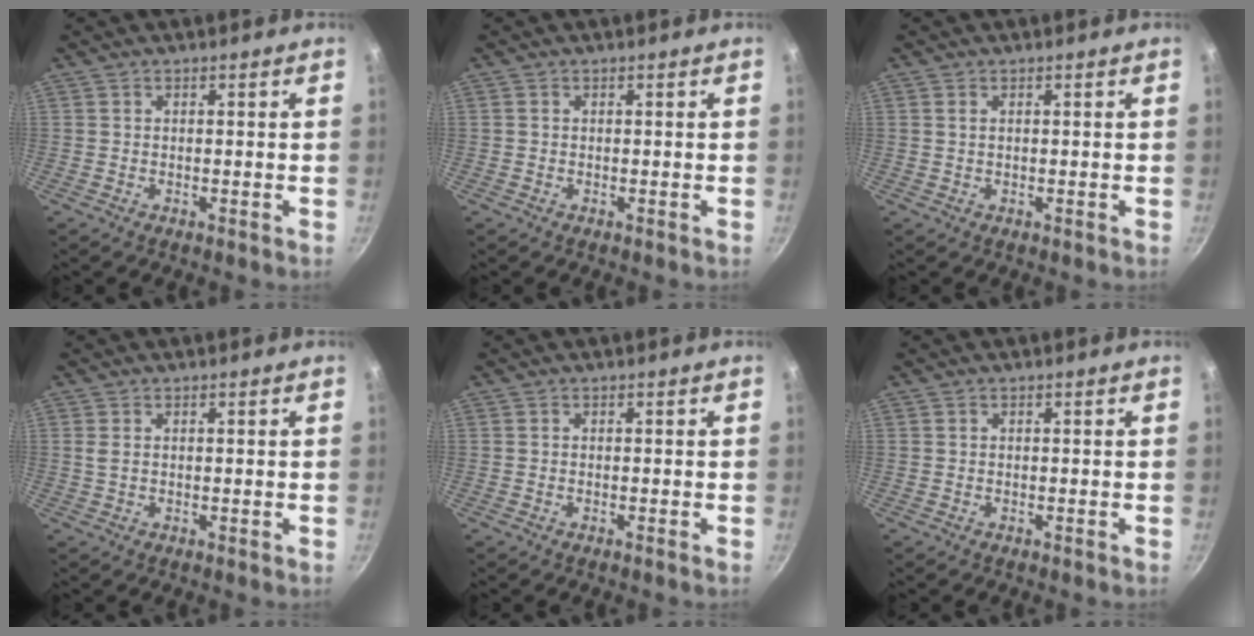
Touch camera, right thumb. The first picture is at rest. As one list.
[{"total": 0.0}, {"total": 0.8, "force": [0.3, 0.4, 0.6], "torque": [-0.011, 0.001, 0.005]}, {"total": 1.2, "force": [0.4, 0.6, 0.9], "torque": [-0.019, 0.001, 0.007]}, {"total": 0.0}, {"total": 0.0}]